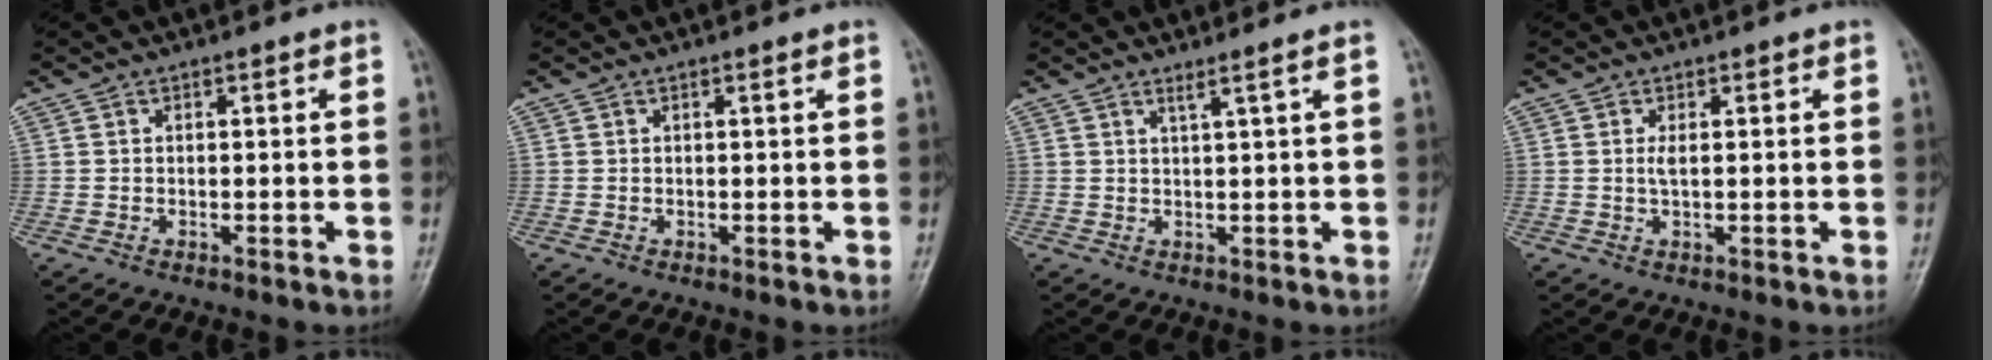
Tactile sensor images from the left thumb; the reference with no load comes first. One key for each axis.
{"total": 0.0}
{"total": 1.8, "fx": 1.1, "fy": -0.7, "fz": 1.2, "tx": -0.035, "ty": -0.015, "tz": 0.026}
{"total": 1.5, "fx": 0.3, "fy": 0.6, "fz": 1.3, "tx": -0.029, "ty": -0.002, "tz": 0.007}